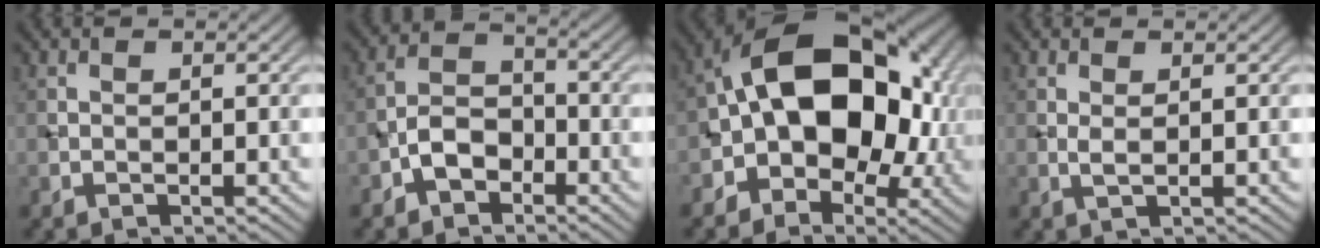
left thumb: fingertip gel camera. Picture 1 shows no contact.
{"total": 4.4, "force": [-2.5, 2.8, 2.3], "torque": [-0.040, 0.009, -0.059]}
{"total": 16.0, "force": [-0.7, 10.8, 11.8], "torque": [-0.163, 0.022, -0.029]}
{"total": 1.1, "force": [0.5, 0.2, 1.0], "torque": [-0.025, 0.003, 0.010]}